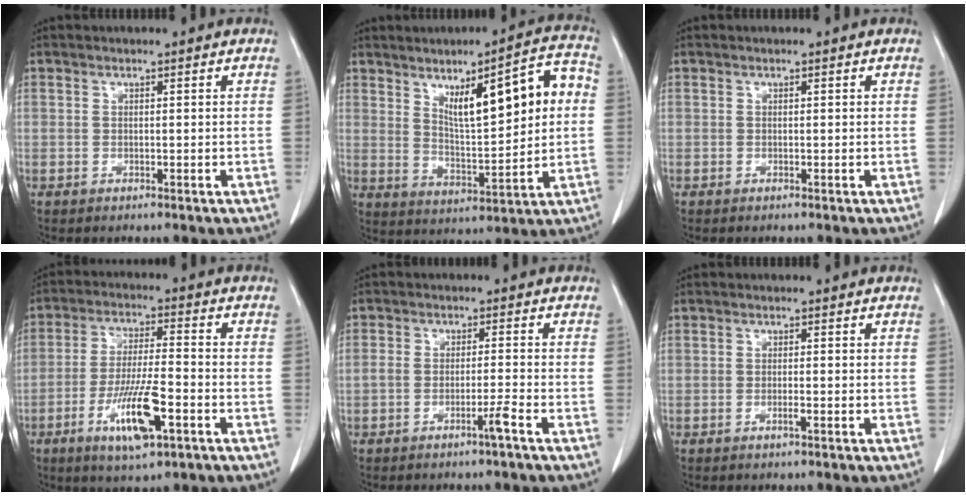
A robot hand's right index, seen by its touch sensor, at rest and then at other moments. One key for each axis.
{"total": 13.5, "fx": 3.4, "fy": 2.7, "fz": 12.8, "tx": -0.188, "ty": 0.020, "tz": 0.060}
{"total": 0.0}
{"total": 10.6, "fx": -4.5, "fy": 1.8, "fz": 9.4, "tx": -0.178, "ty": -0.011, "tz": -0.078}
{"total": 3.1, "fx": -2.0, "fy": -0.2, "fz": 2.3, "tx": -0.042, "ty": 0.004, "tz": -0.037}
{"total": 1.1, "fx": -0.6, "fy": 0.0, "fz": 1.0, "tx": -0.021, "ty": 0.000, "tz": -0.011}